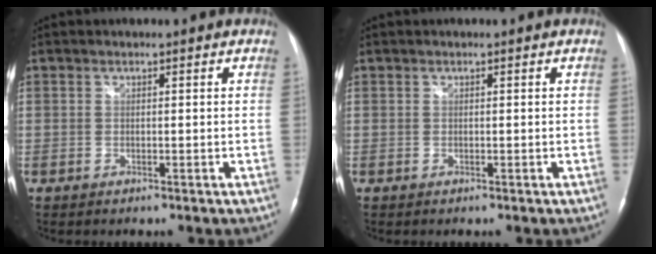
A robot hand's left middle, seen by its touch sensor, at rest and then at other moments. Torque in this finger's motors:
{"motor_torque": [0.68, -0.55, 0.09, 0.02]}